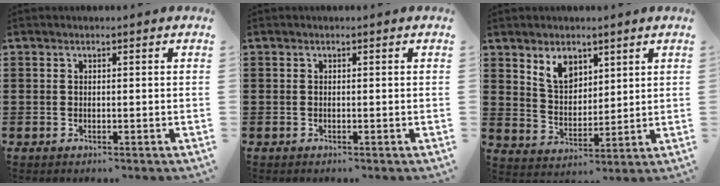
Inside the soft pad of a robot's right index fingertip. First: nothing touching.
{"total": 0.0}
{"total": 5.8, "force": [3.8, 3.6, 2.6], "torque": [-0.059, 0.003, 0.068]}